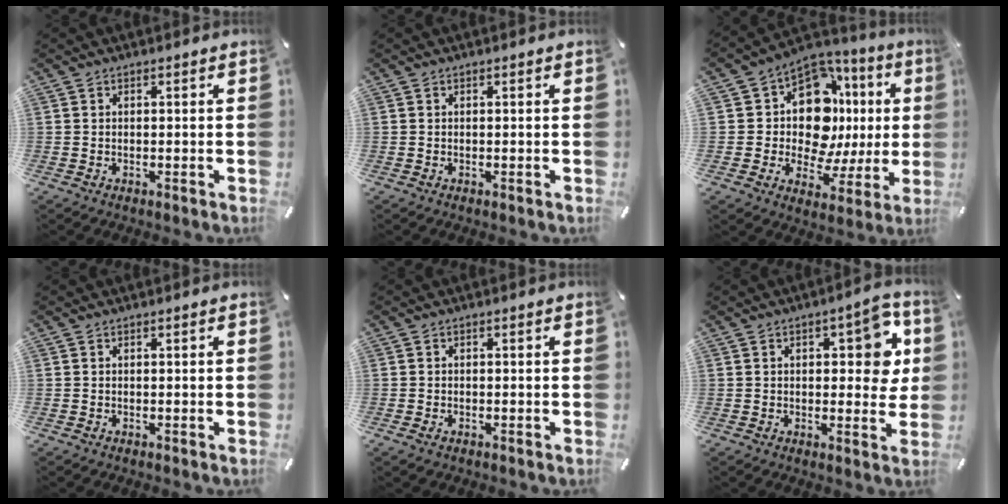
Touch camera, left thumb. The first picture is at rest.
{"total": 0.0}
{"total": 15.1, "force": [3.3, 11.4, 9.4], "torque": [-0.151, -0.037, 0.066]}
{"total": 0.0}
{"total": 1.0, "force": [-0.4, 0.6, 0.7], "torque": [-0.013, 0.001, -0.009]}
{"total": 10.7, "force": [2.6, 5.3, 8.9], "torque": [-0.104, -0.008, 0.037]}